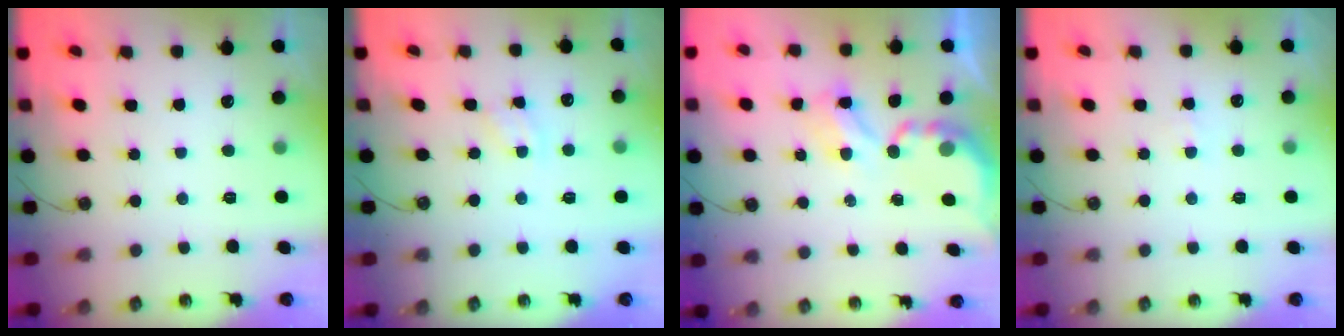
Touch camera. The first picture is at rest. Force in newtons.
{"total": 2.0, "press": 2.0, "slide": 0.3}
{"total": 3.7, "press": 3.7, "slide": 0.2}
{"total": 4.0, "press": 3.9, "slide": 0.6}